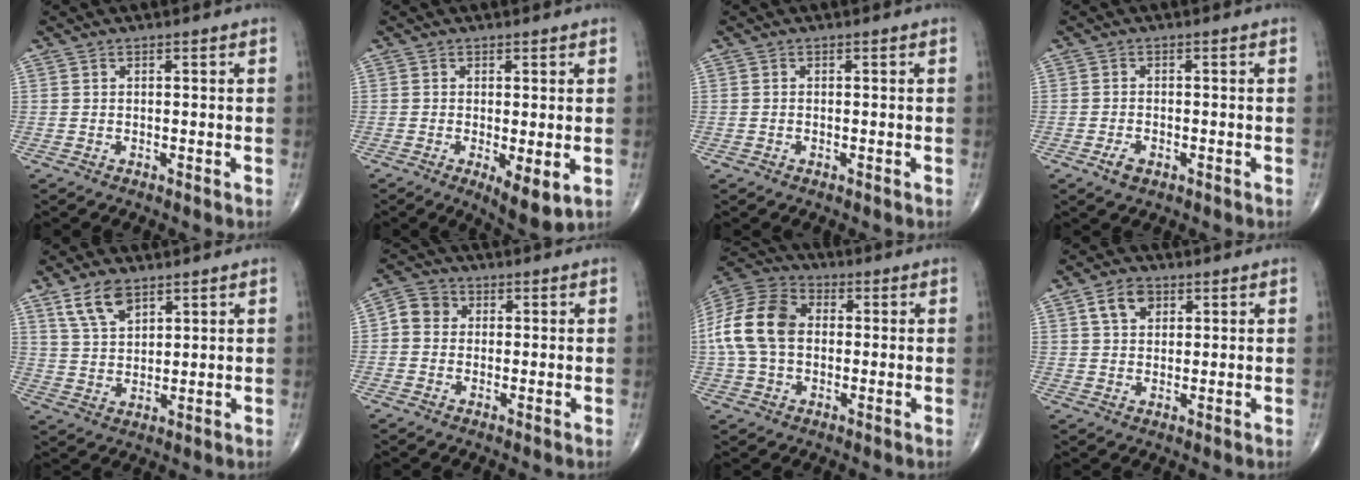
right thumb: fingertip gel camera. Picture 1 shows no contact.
{"total": 5.9, "force": [-1.3, 1.9, 5.4], "torque": [-0.084, -0.019, -0.018]}
{"total": 0.0}
{"total": 2.6, "force": [-1.3, 1.5, 1.7], "torque": [-0.028, 0.005, -0.019]}
{"total": 7.2, "force": [4.5, 3.7, 4.3], "torque": [-0.070, -0.021, 0.092]}
{"total": 4.7, "force": [0.4, 4.2, 2.0], "torque": [-0.020, 0.011, -0.003]}
{"total": 15.3, "force": [0.8, 10.7, 10.9], "torque": [-0.216, 0.031, 0.007]}
{"total": 5.5, "force": [2.4, 3.8, 3.2], "torque": [-0.039, -0.002, 0.042]}